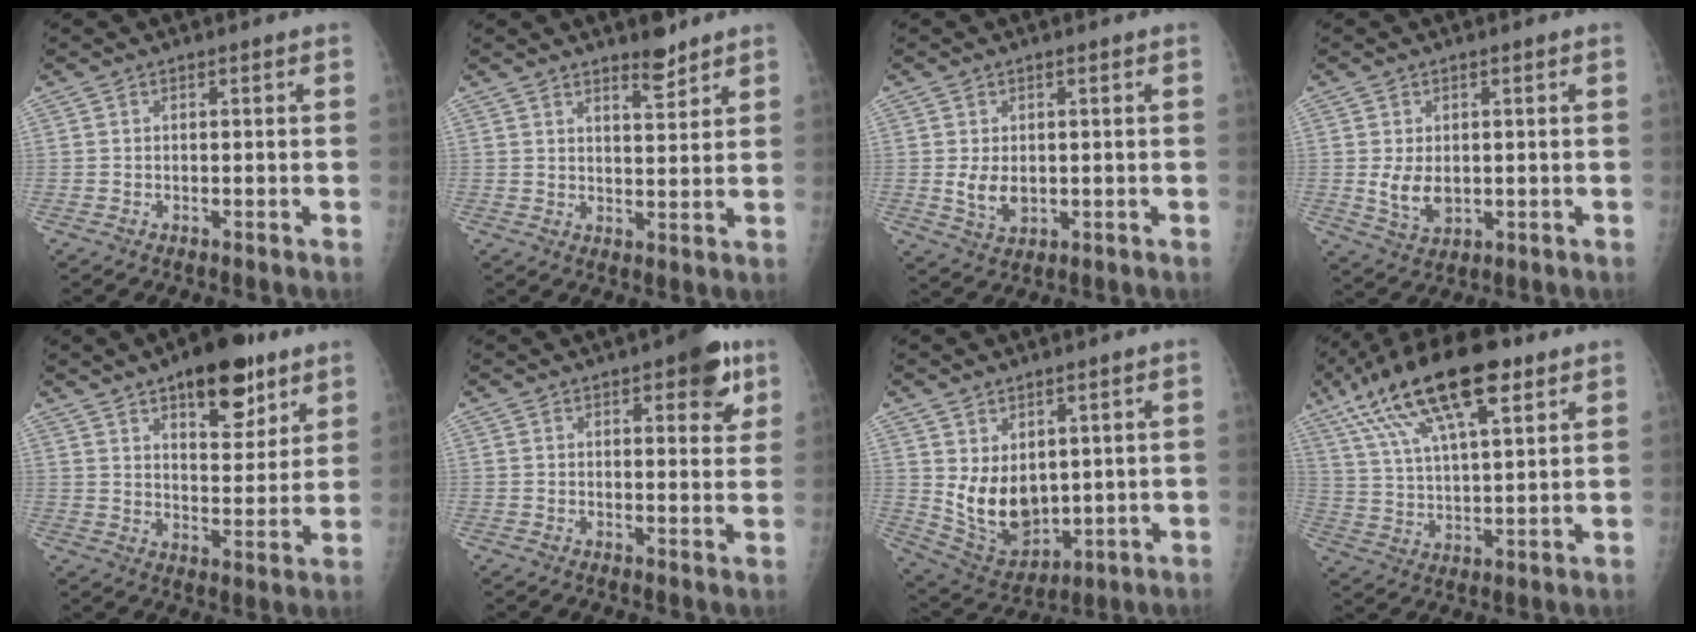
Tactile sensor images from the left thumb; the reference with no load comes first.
{"total": 4.7, "force": [3.7, 1.4, 2.5], "torque": [-0.026, -0.030, 0.058]}
{"total": 4.5, "force": [0.0, 3.0, 3.4], "torque": [-0.051, -0.009, 0.010]}
{"total": 5.4, "force": [0.0, 3.6, 4.0], "torque": [-0.063, -0.012, 0.012]}
{"total": 14.7, "force": [8.9, 6.4, 9.8], "torque": [-0.097, -0.045, 0.132]}
{"total": 8.1, "force": [4.3, 3.2, 6.1], "torque": [-0.050, -0.015, 0.049]}
{"total": 10.9, "force": [2.0, 7.3, 7.9], "torque": [-0.109, -0.028, 0.066]}
{"total": 20.3, "force": [11.1, 7.1, 15.4], "torque": [-0.267, -0.007, 0.199]}